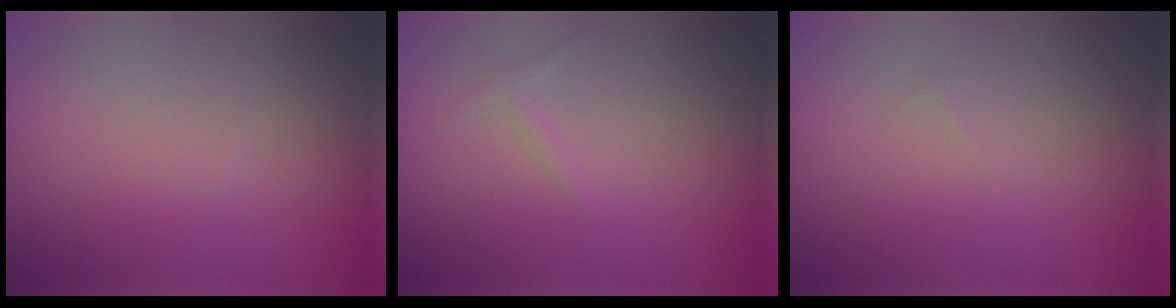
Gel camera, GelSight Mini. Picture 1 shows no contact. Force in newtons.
{"total": 0.6, "press": 0.6, "slide": 0.1}
{"total": 0.0}